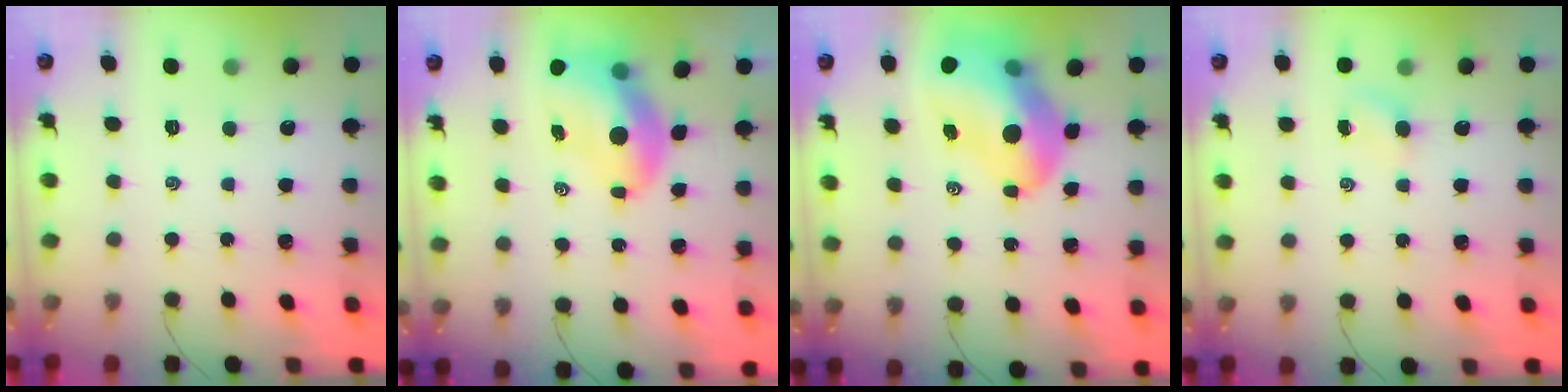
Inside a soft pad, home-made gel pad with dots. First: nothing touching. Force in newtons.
{"total": 8.8, "press": 8.5, "slide": 2.4}
{"total": 17.0, "press": 16.4, "slide": 4.6}
{"total": 3.2, "press": 3.0, "slide": 1.1}